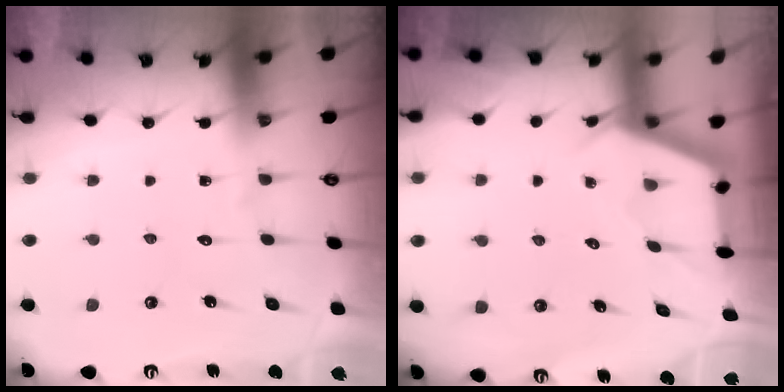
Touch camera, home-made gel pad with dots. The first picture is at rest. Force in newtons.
{"total": 2.7, "press": 2.6, "slide": 0.3}